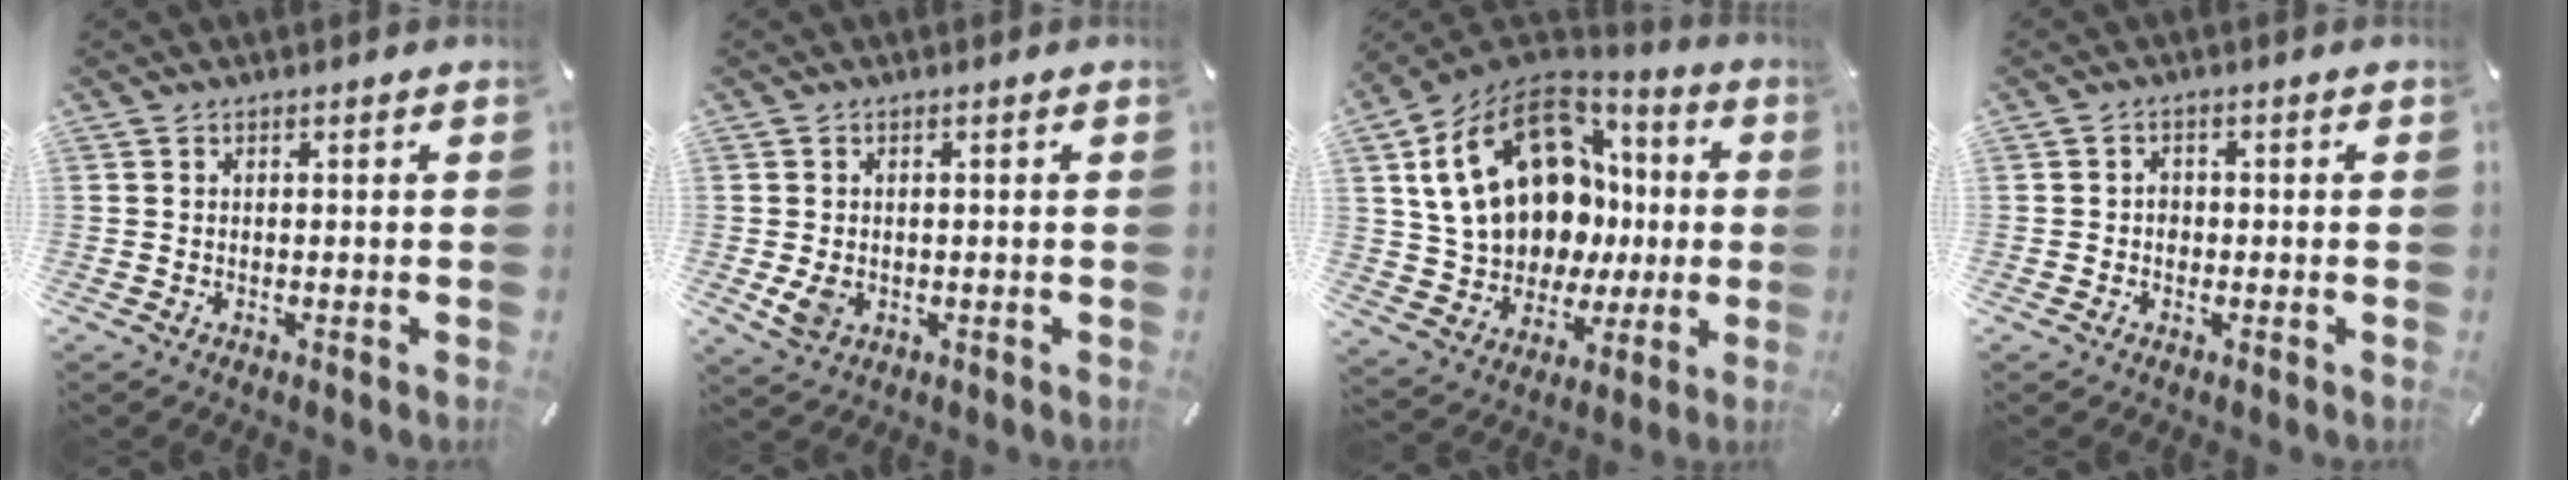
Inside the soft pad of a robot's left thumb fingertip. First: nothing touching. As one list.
[{"total": 3.7, "force": [-0.4, 2.7, 2.5], "torque": [-0.058, -0.005, -0.013]}, {"total": 23.8, "force": [6.0, 17.4, 15.0], "torque": [-0.282, -0.025, 0.129]}, {"total": 1.9, "force": [-0.4, 1.7, 0.8], "torque": [-0.017, 0.007, -0.010]}]